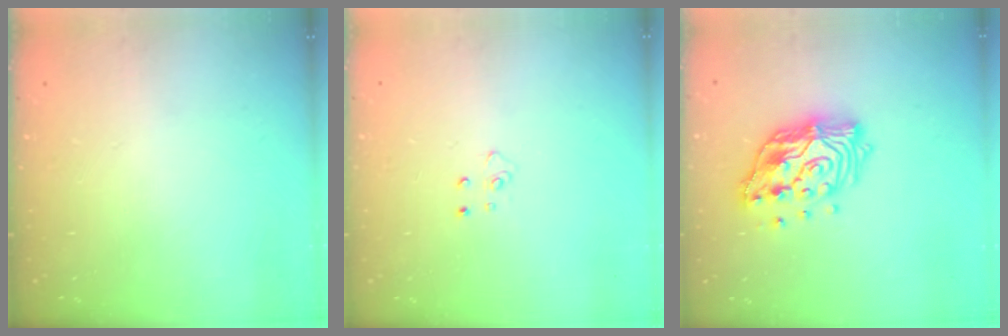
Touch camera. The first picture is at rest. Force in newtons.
{"total": 4.7, "press": 4.6, "slide": 0.4}
{"total": 15.9, "press": 15.8, "slide": 1.5}